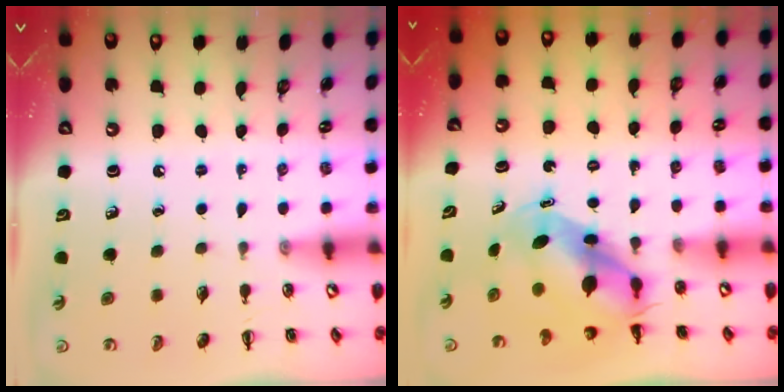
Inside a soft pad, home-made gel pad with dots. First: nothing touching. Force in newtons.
{"total": 5.4, "press": 5.2, "slide": 1.4}